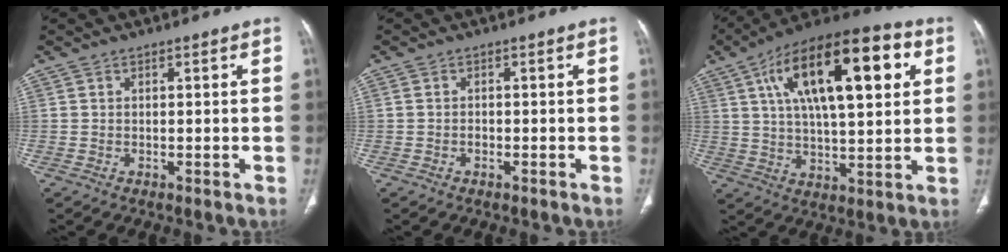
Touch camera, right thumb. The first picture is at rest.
{"total": 0.9, "force": [-0.4, 0.7, 0.4], "torque": [-0.007, 0.002, -0.006]}
{"total": 24.9, "force": [8.3, 9.8, 21.3], "torque": [-0.335, 0.011, 0.127]}